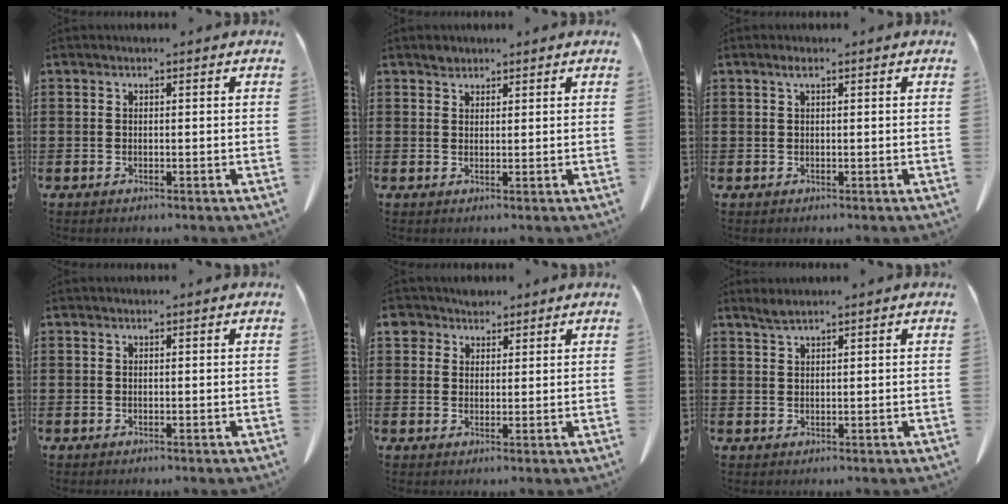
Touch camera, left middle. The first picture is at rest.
{"total": 1.3, "force": [1.1, 0.6, 0.0], "torque": [-0.003, 0.002, 0.022]}
{"total": 0.9, "force": [0.4, 0.1, 0.8], "torque": [-0.018, 0.002, 0.007]}
{"total": 0.0}
{"total": 3.5, "force": [2.5, 2.4, 0.6], "torque": [-0.017, 0.009, 0.045]}
{"total": 1.6, "force": [1.3, 0.1, 0.9], "torque": [-0.020, -0.001, 0.024]}